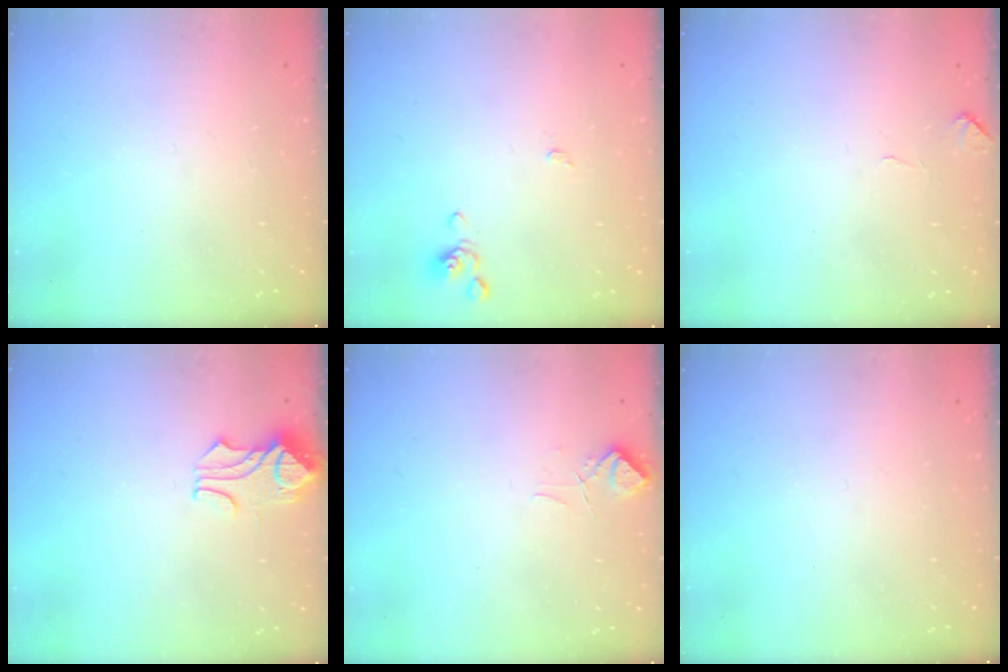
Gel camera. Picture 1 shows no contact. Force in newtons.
{"total": 0.0}
{"total": 3.9, "press": 3.9, "slide": 0.4}
{"total": 1.0, "press": 0.2, "slide": 1.0}
{"total": 1.0, "press": 0.6, "slide": 0.8}
{"total": 0.0}